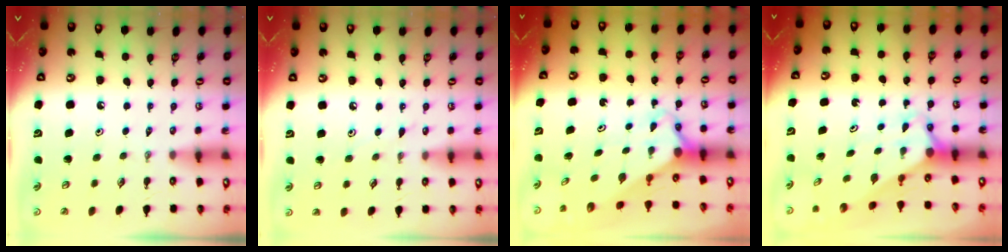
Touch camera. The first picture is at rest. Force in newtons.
{"total": 3.0, "press": 3.0, "slide": 0.4}
{"total": 3.1, "press": 3.0, "slide": 0.3}
{"total": 2.8, "press": 2.8, "slide": 0.0}